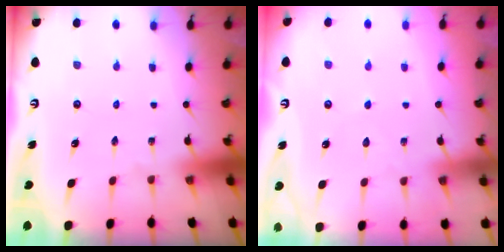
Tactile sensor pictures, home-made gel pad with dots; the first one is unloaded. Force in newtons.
{"total": 4.9, "press": 4.9, "slide": 0.6}